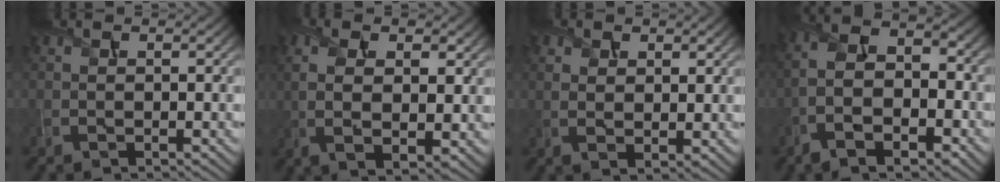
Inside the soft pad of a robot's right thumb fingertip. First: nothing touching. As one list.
[{"total": 7.5, "force": [1.5, 3.4, 6.5], "torque": [-0.139, -0.004, 0.024]}, {"total": 3.3, "force": [1.5, 1.9, 2.2], "torque": [-0.043, -0.005, 0.031]}, {"total": 9.8, "force": [-4.3, 5.1, 7.2], "torque": [-0.165, -0.017, -0.082]}]